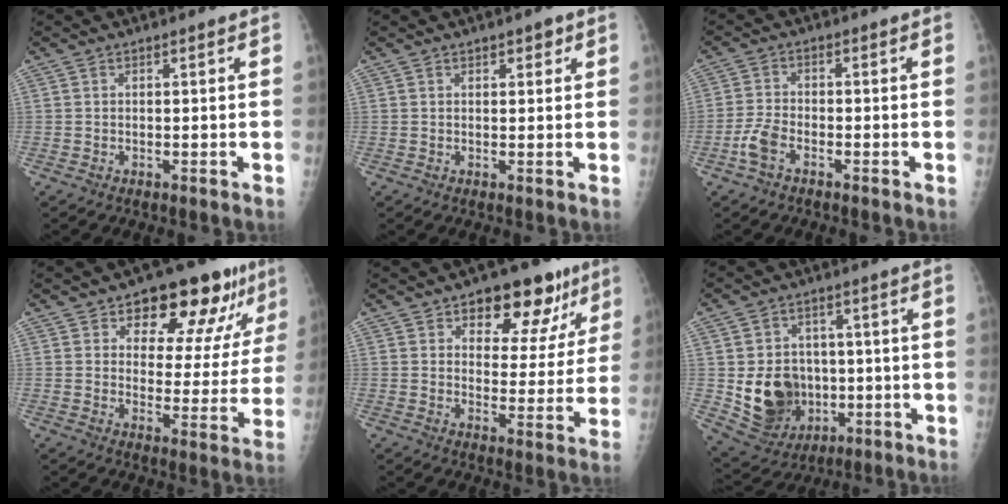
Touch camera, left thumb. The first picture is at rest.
{"total": 2.0, "force": [1.2, 1.0, 1.2], "torque": [-0.003, -0.003, 0.014]}
{"total": 4.1, "force": [-2.4, 1.9, 2.7], "torque": [-0.062, 0.011, -0.051]}
{"total": 16.1, "force": [9.9, 7.8, 10.1], "torque": [-0.076, -0.038, 0.135]}
{"total": 14.2, "force": [8.3, 7.9, 8.5], "torque": [-0.045, -0.033, 0.114]}
{"total": 13.3, "force": [-1.4, 11.0, 7.2], "torque": [-0.087, -0.002, -0.003]}